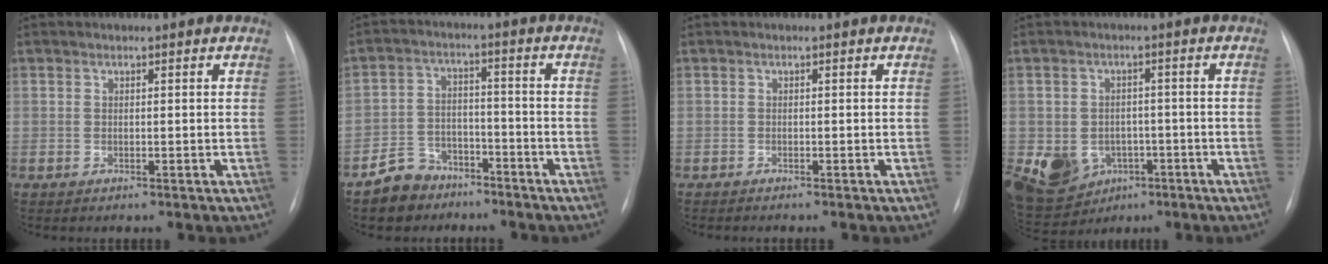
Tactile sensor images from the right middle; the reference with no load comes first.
{"total": 6.9, "force": [-5.1, 4.6, 0.9], "torque": [-0.023, 0.008, -0.087]}
{"total": 1.3, "force": [-1.1, 0.0, 0.7], "torque": [-0.013, -0.005, -0.011]}
{"total": 16.3, "force": [-5.8, 13.5, 7.1], "torque": [-0.187, 0.007, -0.073]}